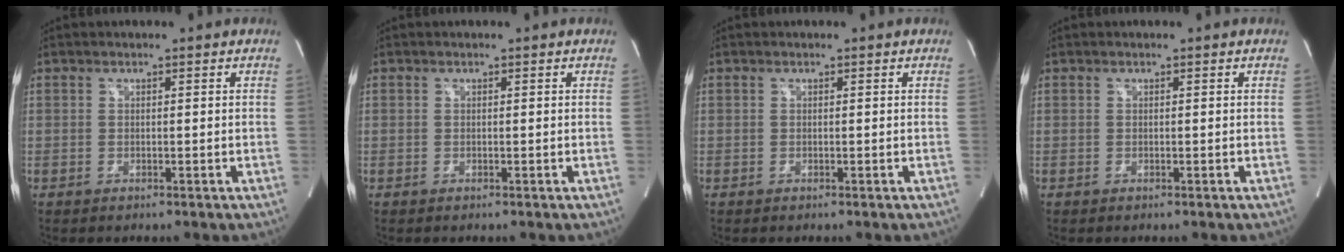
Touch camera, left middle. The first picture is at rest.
{"total": 0.0}
{"total": 0.0}
{"total": 0.0}